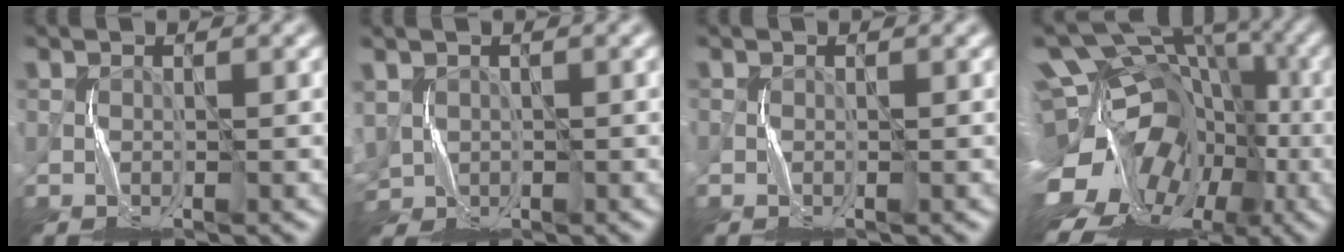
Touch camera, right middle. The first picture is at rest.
{"total": 2.8, "force": [0.4, 2.4, 1.3], "torque": [-0.048, -0.002, 0.009]}
{"total": 0.0}
{"total": 17.9, "force": [-5.2, 13.0, 11.1], "torque": [-0.195, 0.012, -0.067]}